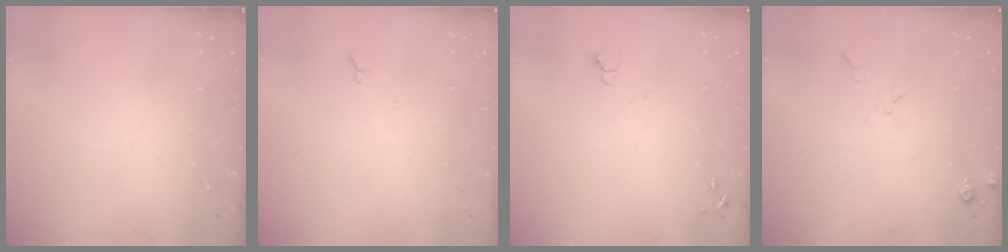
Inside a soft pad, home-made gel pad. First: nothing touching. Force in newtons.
{"total": 4.6, "press": 4.5, "slide": 0.6}
{"total": 4.5, "press": 4.5, "slide": 0.4}
{"total": 5.8, "press": 5.8, "slide": 0.8}